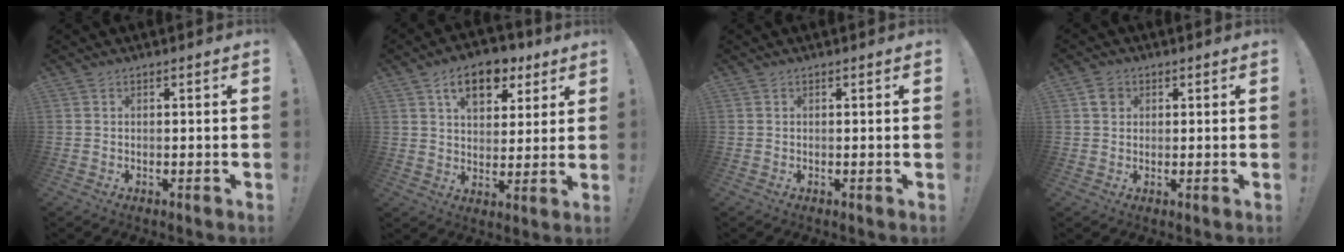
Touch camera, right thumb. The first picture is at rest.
{"total": 12.2, "force": [6.4, 7.6, 7.1], "torque": [-0.099, -0.026, 0.115]}
{"total": 0.6, "force": [0.0, -0.2, 0.6], "torque": [-0.004, -0.003, -0.002]}
{"total": 3.2, "force": [1.2, 2.8, 1.0], "torque": [-0.003, -0.002, 0.020]}